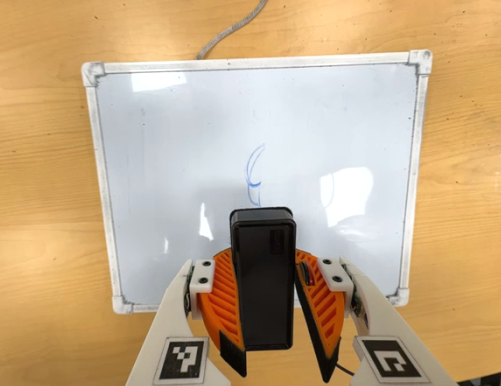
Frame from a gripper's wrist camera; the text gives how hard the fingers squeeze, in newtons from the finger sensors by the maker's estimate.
{"total": 8.4, "left": 9.0, "right": 7.9}